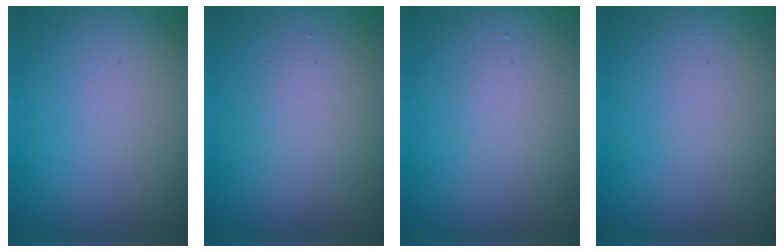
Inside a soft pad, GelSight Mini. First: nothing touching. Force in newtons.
{"total": 2.4, "press": 2.4, "slide": 0.2}
{"total": 1.6, "press": 1.6, "slide": 0.0}
{"total": 0.6, "press": 0.6, "slide": 0.1}